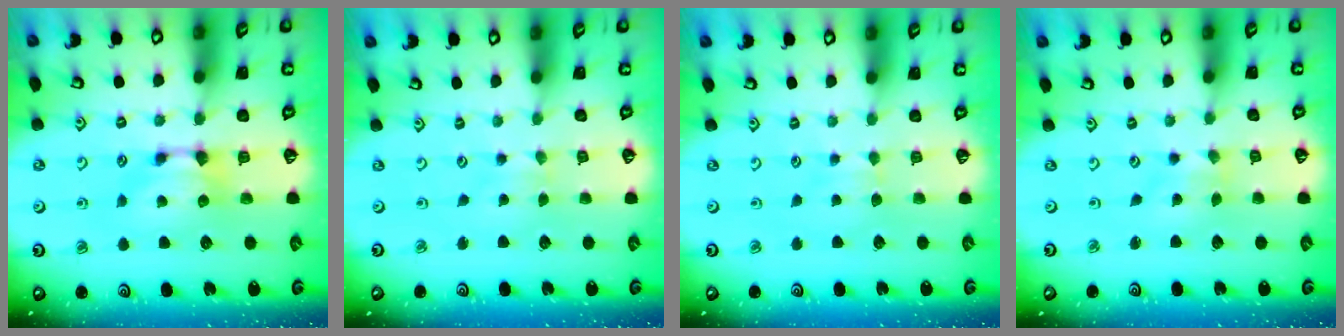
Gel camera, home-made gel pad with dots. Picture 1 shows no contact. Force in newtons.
{"total": 2.0, "press": 2.0, "slide": 0.1}
{"total": 2.8, "press": 2.8, "slide": 0.5}
{"total": 2.6, "press": 2.4, "slide": 0.8}